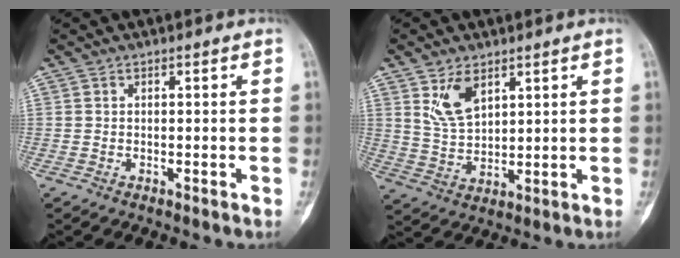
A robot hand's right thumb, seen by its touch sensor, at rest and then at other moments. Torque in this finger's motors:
{"motor_torque": [-0.01, 0.08, 0.21, -0.11, 0.09]}